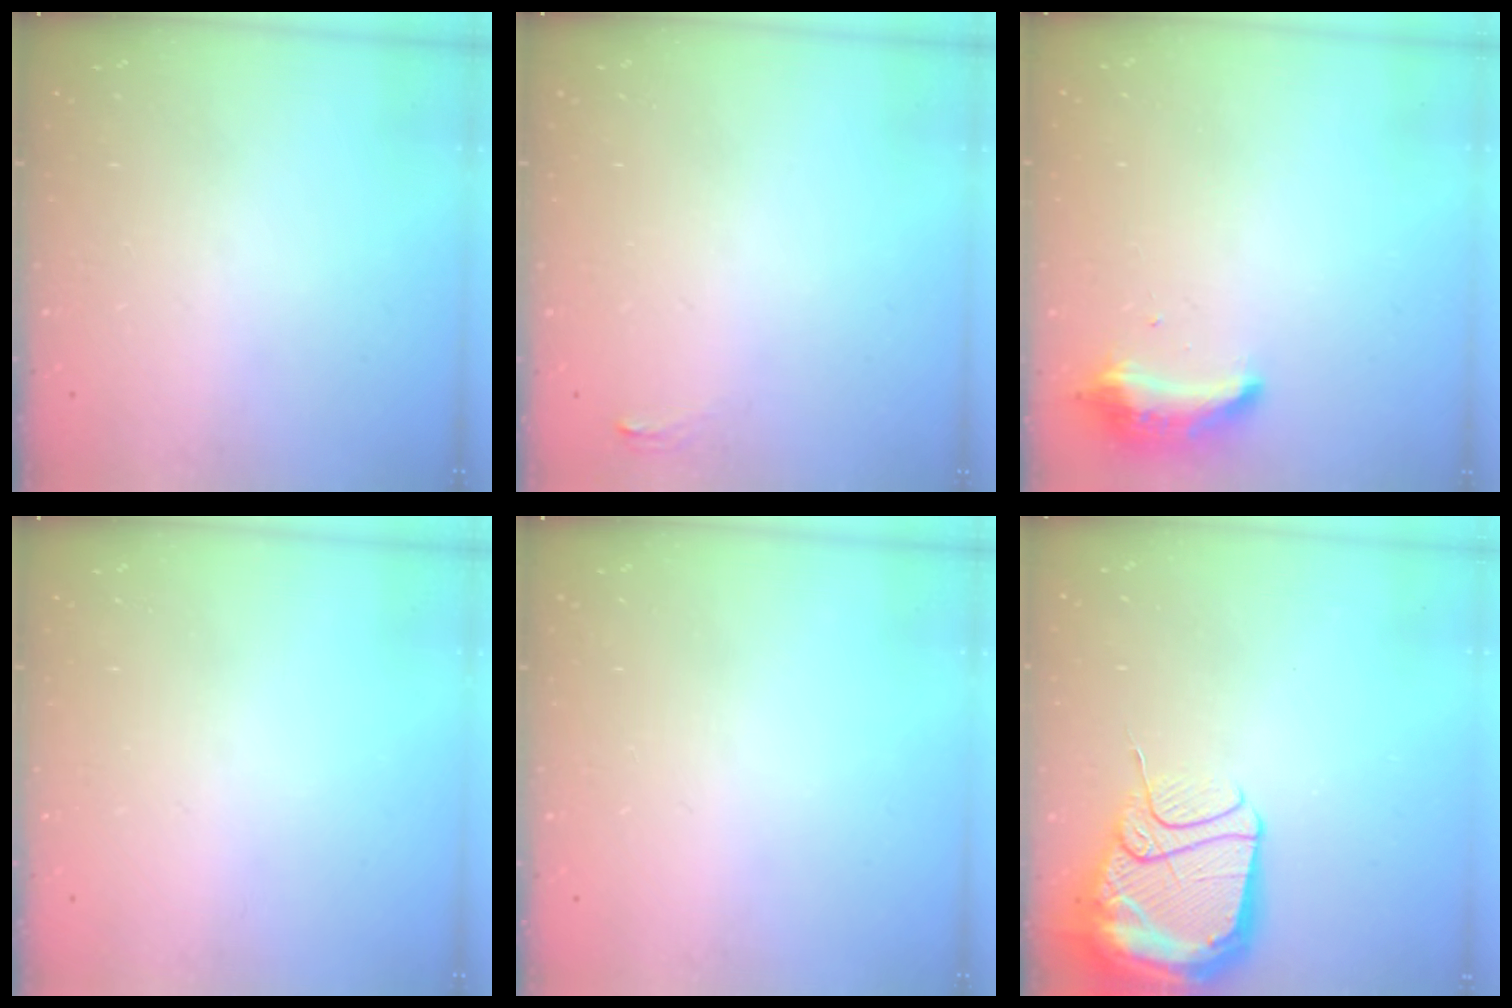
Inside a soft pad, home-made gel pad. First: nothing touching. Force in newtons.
{"total": 3.4, "press": 3.2, "slide": 1.1}
{"total": 9.5, "press": 9.4, "slide": 0.7}
{"total": 0.0}
{"total": 0.0}
{"total": 17.2, "press": 17.1, "slide": 1.5}